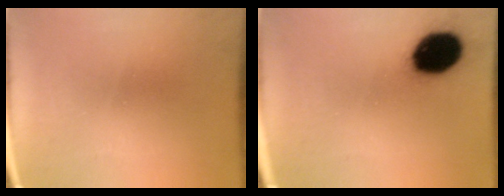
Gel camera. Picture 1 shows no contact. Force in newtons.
{"total": 15.7}